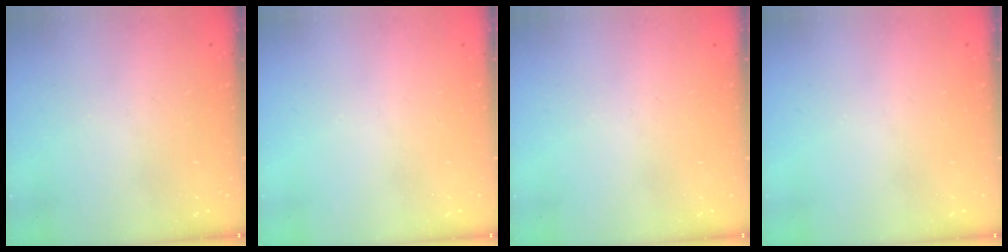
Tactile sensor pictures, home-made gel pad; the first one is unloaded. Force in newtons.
{"total": 0.0}
{"total": 0.0}
{"total": 0.0}